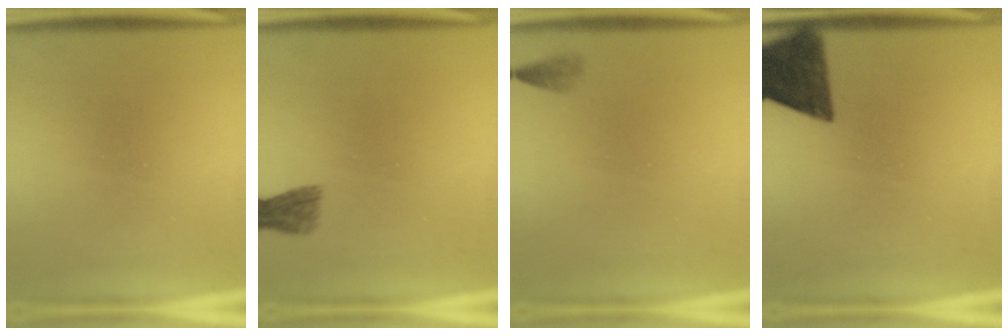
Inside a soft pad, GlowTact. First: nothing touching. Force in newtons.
{"total": 1.9}
{"total": 1.4}
{"total": 11.6}